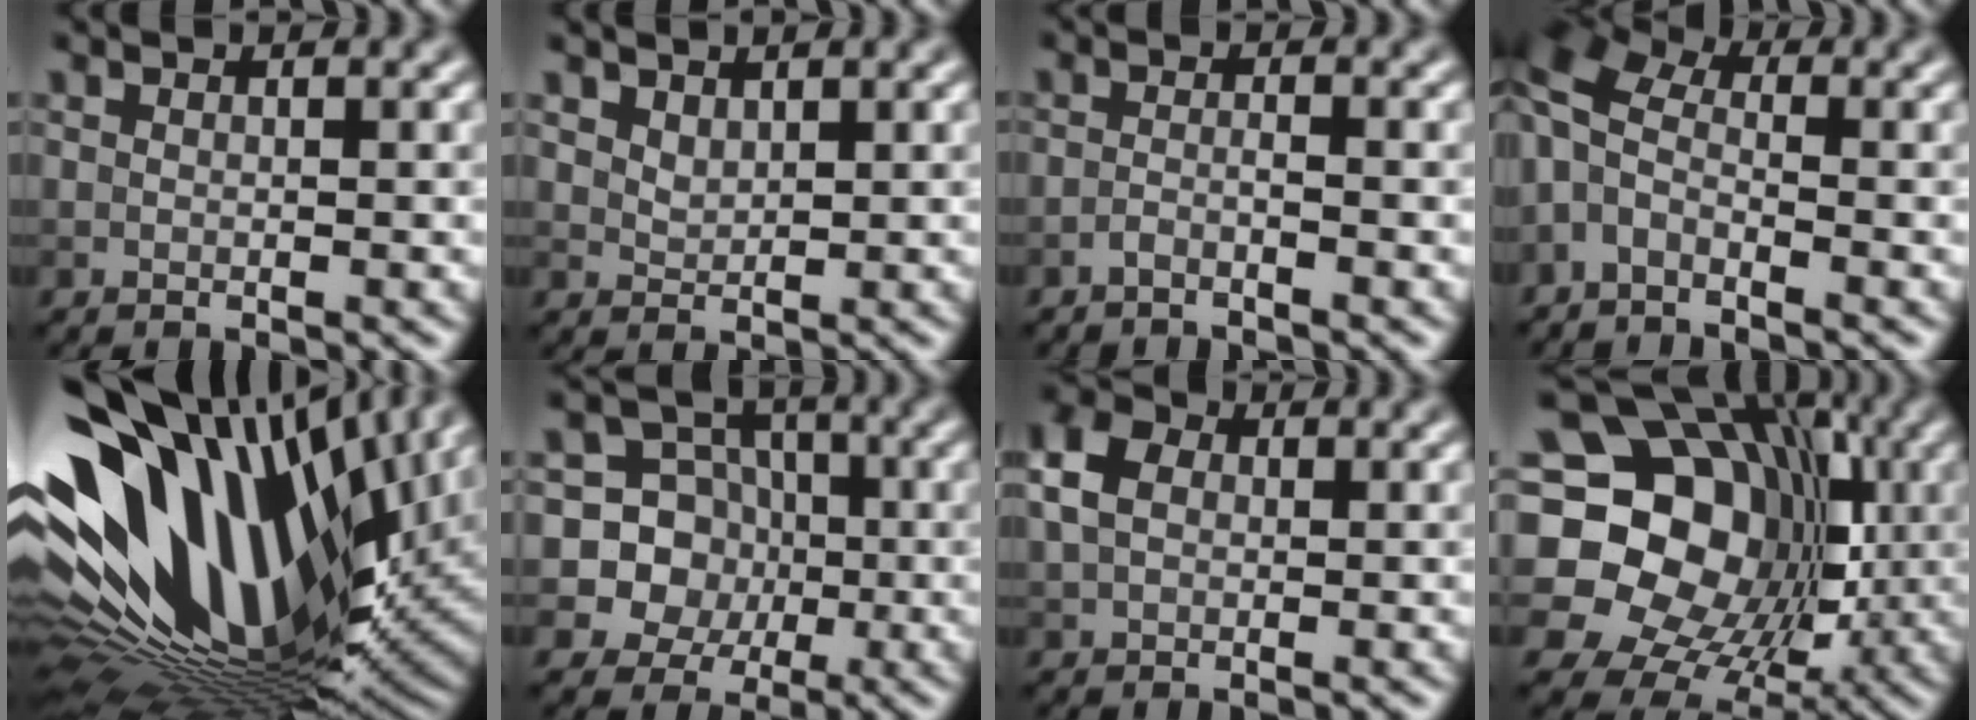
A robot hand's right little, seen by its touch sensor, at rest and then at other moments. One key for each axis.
{"total": 1.7, "fx": 1.2, "fy": 0.9, "fz": 0.7, "tx": -0.021, "ty": -0.007, "tz": 0.038}
{"total": 1.4, "fx": -1.3, "fy": -0.2, "fz": 0.5, "tx": -0.009, "ty": 0.003, "tz": -0.024}
{"total": 4.7, "fx": -1.5, "fy": 2.6, "fz": 3.6, "tx": -0.069, "ty": 0.013, "tz": -0.037}
{"total": 18.6, "fx": 4.3, "fy": 10.7, "fz": 14.6, "tx": -0.258, "ty": 0.005, "tz": 0.076}
{"total": 6.8, "fx": -0.6, "fy": 6.4, "fz": 2.1, "tx": -0.029, "ty": 0.023, "tz": -0.040}
{"total": 4.1, "fx": 0.4, "fy": 3.1, "fz": 2.6, "tx": -0.074, "ty": 0.015, "tz": 0.003}
{"total": 19.0, "fx": 0.8, "fy": 16.4, "fz": 9.6, "tx": -0.164, "ty": 0.021, "tz": -0.004}